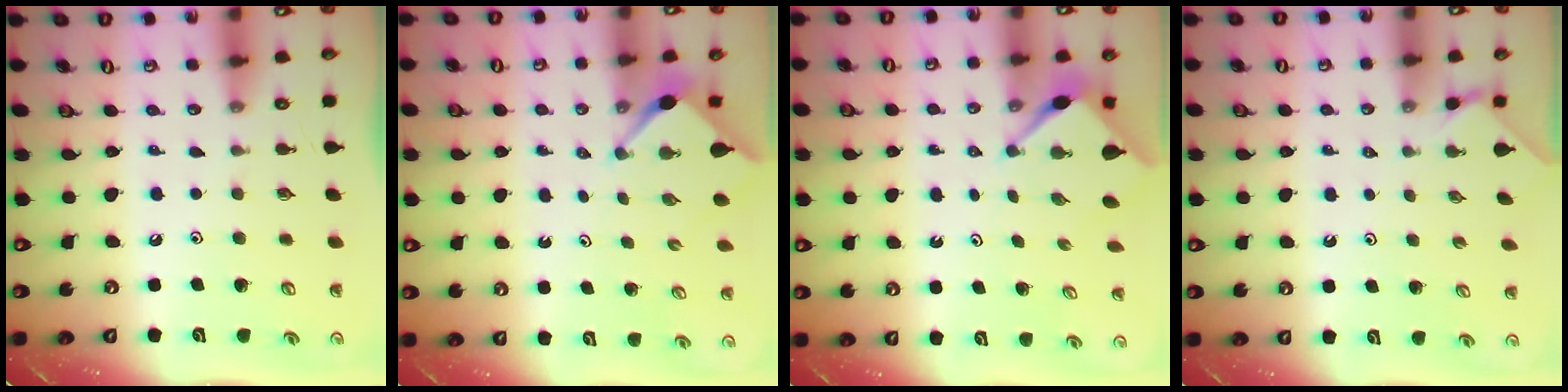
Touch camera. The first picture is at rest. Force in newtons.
{"total": 2.6, "press": 2.6, "slide": 0.3}
{"total": 3.2, "press": 3.2, "slide": 0.4}
{"total": 0.0}